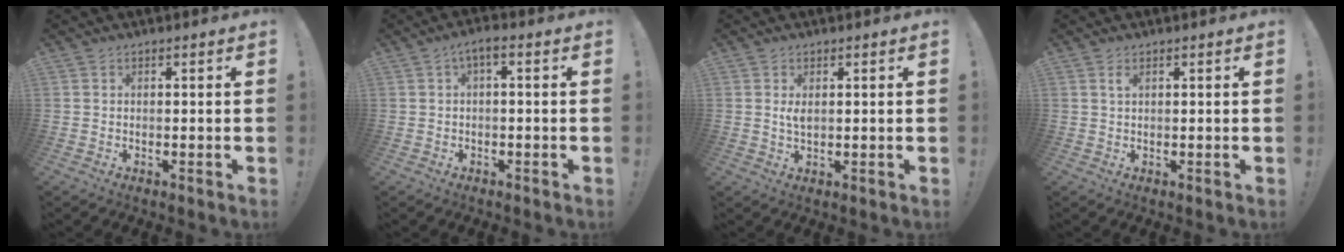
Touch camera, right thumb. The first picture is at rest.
{"total": 3.0, "force": [-0.4, 0.6, 2.9], "torque": [-0.051, 0.002, -0.009]}
{"total": 2.0, "force": [0.5, 0.8, 1.8], "torque": [-0.029, -0.001, 0.005]}
{"total": 1.2, "force": [0.6, 0.4, 1.0], "torque": [-0.017, 0.000, 0.009]}